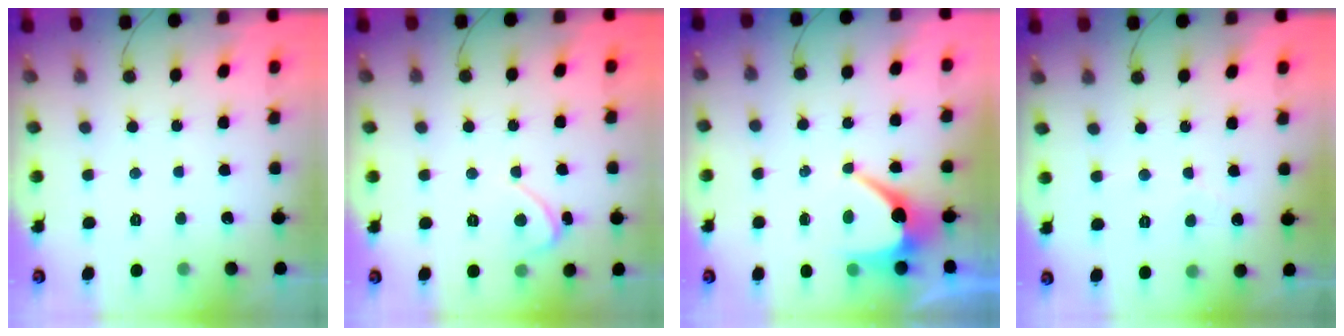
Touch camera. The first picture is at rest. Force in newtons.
{"total": 2.2, "press": 2.2, "slide": 0.2}
{"total": 7.1, "press": 7.0, "slide": 0.5}
{"total": 2.4, "press": 2.4, "slide": 0.2}